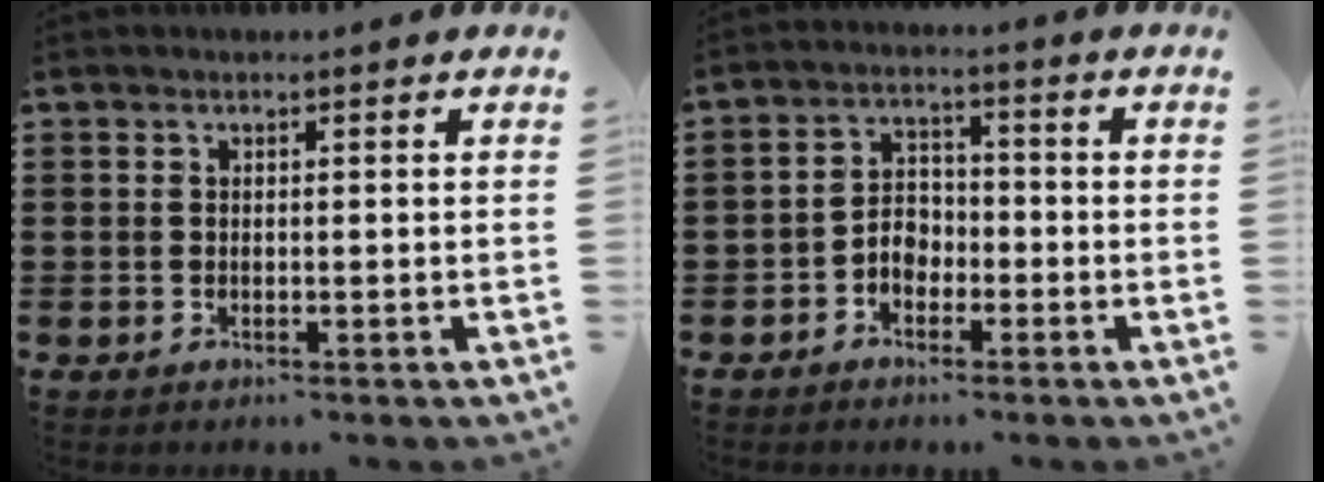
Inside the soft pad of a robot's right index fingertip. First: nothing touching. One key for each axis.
{"total": 3.6, "fx": -1.9, "fy": 2.5, "fz": 1.7, "tx": -0.038, "ty": 0.009, "tz": -0.039}